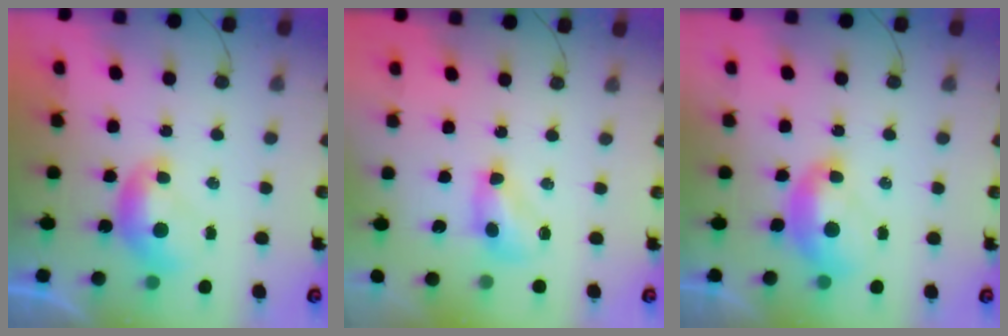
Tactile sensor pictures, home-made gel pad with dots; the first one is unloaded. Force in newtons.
{"total": 3.3, "press": 3.3, "slide": 0.6}
{"total": 2.3, "press": 2.3, "slide": 0.6}